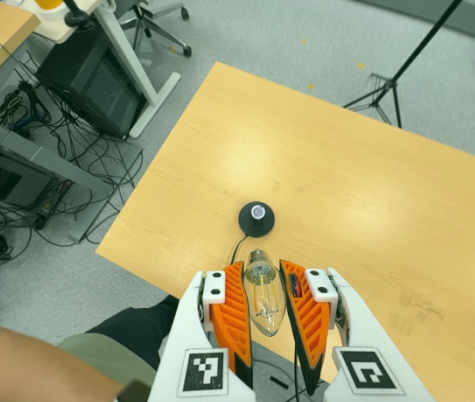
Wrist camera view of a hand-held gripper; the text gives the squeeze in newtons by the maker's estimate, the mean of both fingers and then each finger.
{"total": 21.0, "left": 22.0, "right": 20.0}